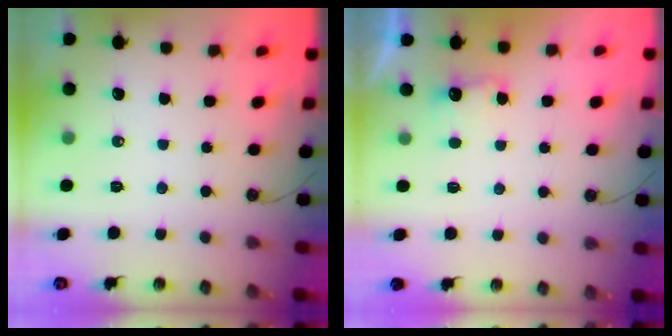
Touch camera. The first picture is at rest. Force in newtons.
{"total": 3.1, "press": 2.9, "slide": 0.8}